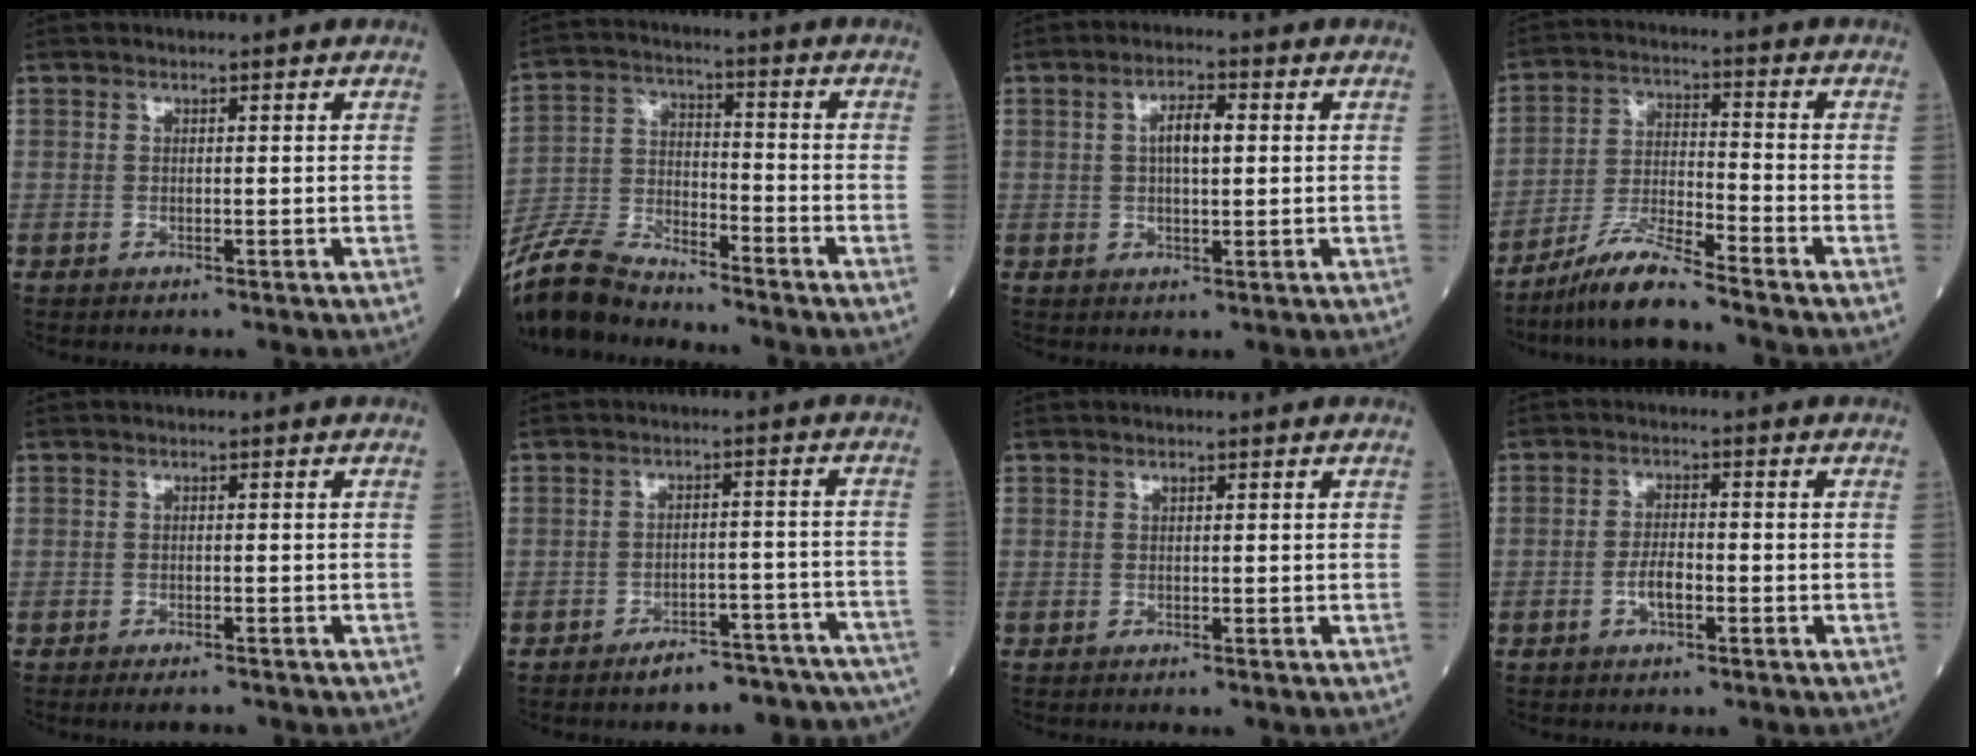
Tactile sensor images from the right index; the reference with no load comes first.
{"total": 10.8, "force": [-10.2, 2.2, 2.9], "torque": [-0.066, -0.006, -0.198]}
{"total": 4.3, "force": [0.7, 1.4, 4.0], "torque": [-0.068, 0.010, 0.011]}
{"total": 7.7, "force": [-6.6, -0.7, 3.9], "torque": [-0.080, -0.021, -0.128]}
{"total": 2.5, "force": [-2.1, 0.5, 1.3], "torque": [-0.013, -0.004, -0.025]}
{"total": 12.5, "force": [-11.4, 3.3, 3.8], "torque": [-0.014, 0.034, -0.135]}
{"total": 0.0}
{"total": 3.2, "force": [-1.2, 1.1, 2.7], "torque": [-0.054, 0.003, -0.021]}